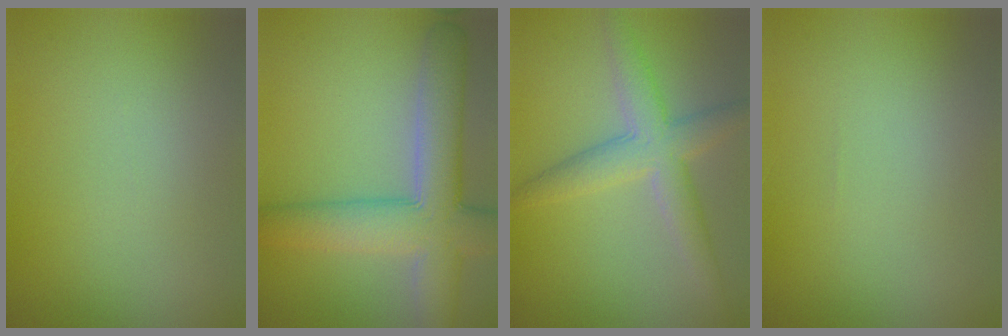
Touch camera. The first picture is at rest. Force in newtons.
{"total": 8.6, "press": 8.6, "slide": 0.5}
{"total": 4.7, "press": 4.7, "slide": 0.1}
{"total": 0.0}